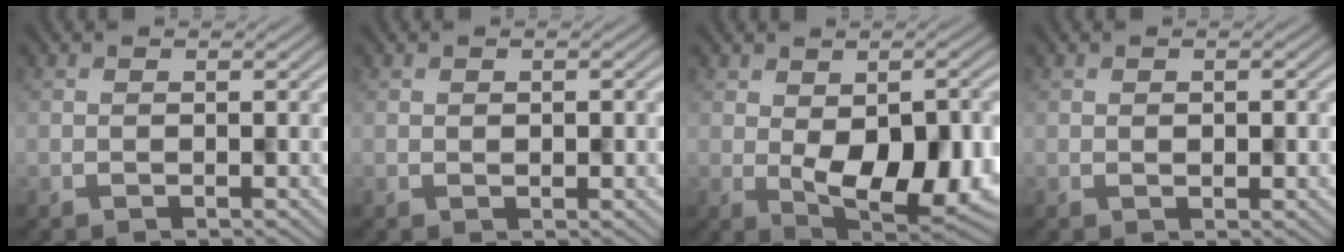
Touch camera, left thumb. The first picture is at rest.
{"total": 1.7, "force": [0.1, 1.1, 1.3], "torque": [-0.011, 0.003, 0.010]}
{"total": 14.2, "force": [-1.8, 7.9, 11.7], "torque": [-0.157, -0.024, -0.002]}
{"total": 2.0, "force": [0.2, 1.3, 1.5], "torque": [-0.016, 0.005, 0.015]}